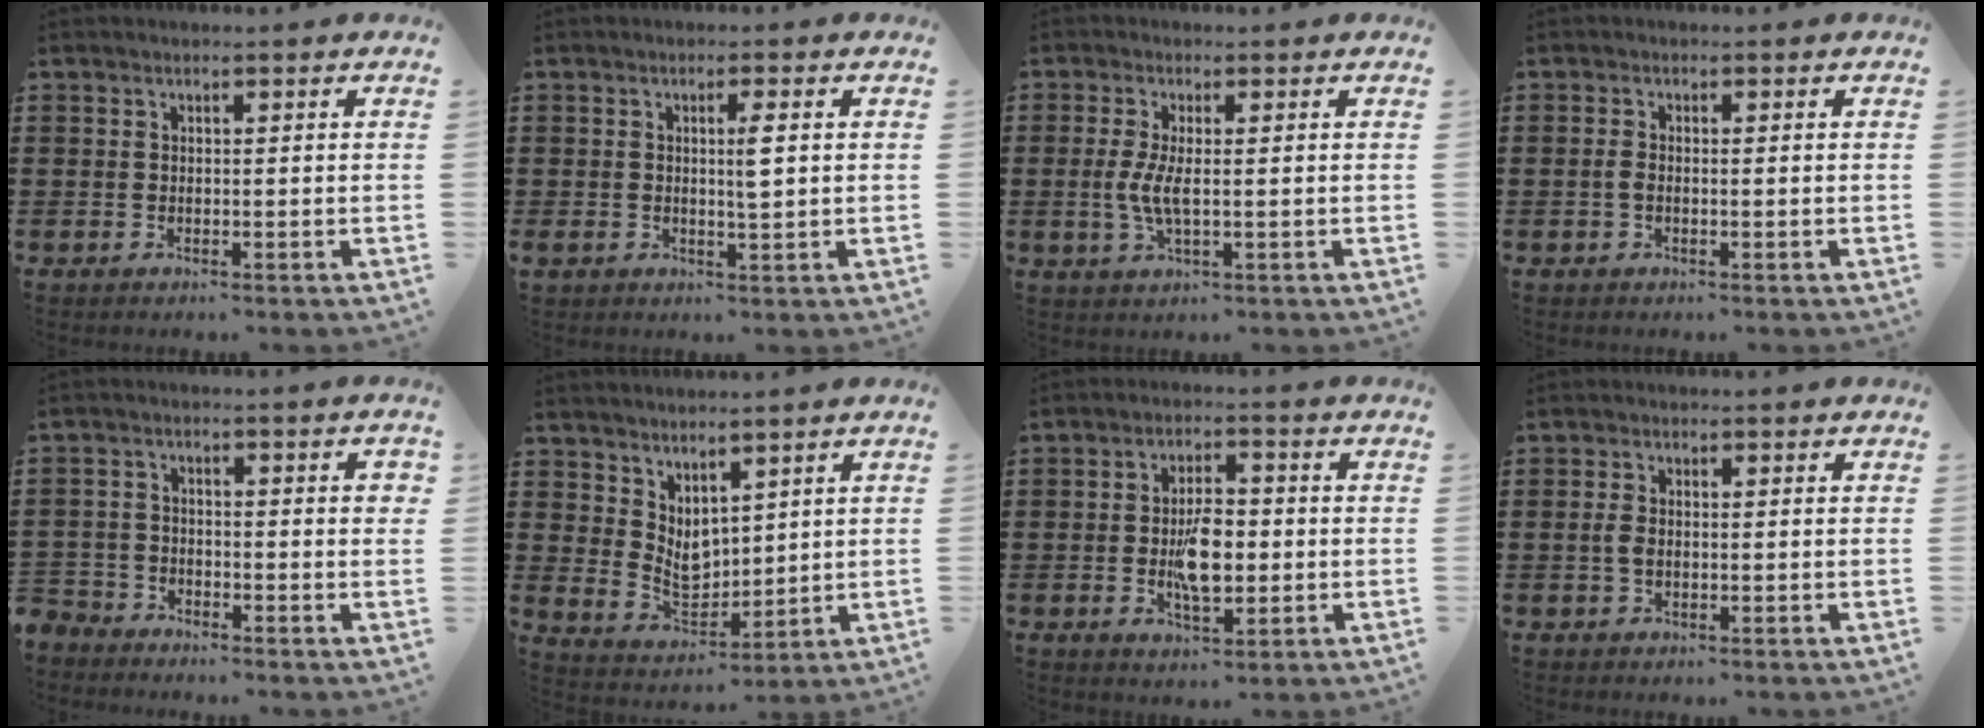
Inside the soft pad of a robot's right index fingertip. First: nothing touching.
{"total": 3.0, "force": [0.5, 0.6, 2.9], "torque": [-0.056, 0.003, 0.007]}
{"total": 4.3, "force": [-0.2, 1.0, 4.2], "torque": [-0.097, -0.009, -0.011]}
{"total": 1.1, "force": [-0.3, 0.5, 0.9], "torque": [-0.024, 0.000, -0.009]}
{"total": 3.4, "force": [-3.2, 1.1, 0.5], "torque": [-0.018, 0.002, -0.070]}
{"total": 4.9, "force": [3.5, 3.1, 1.5], "torque": [-0.047, -0.014, 0.069]}
{"total": 7.1, "force": [-0.8, 3.2, 6.3], "torque": [-0.123, -0.002, -0.021]}
{"total": 2.0, "force": [-0.1, 1.3, 1.5], "torque": [-0.037, 0.004, -0.006]}